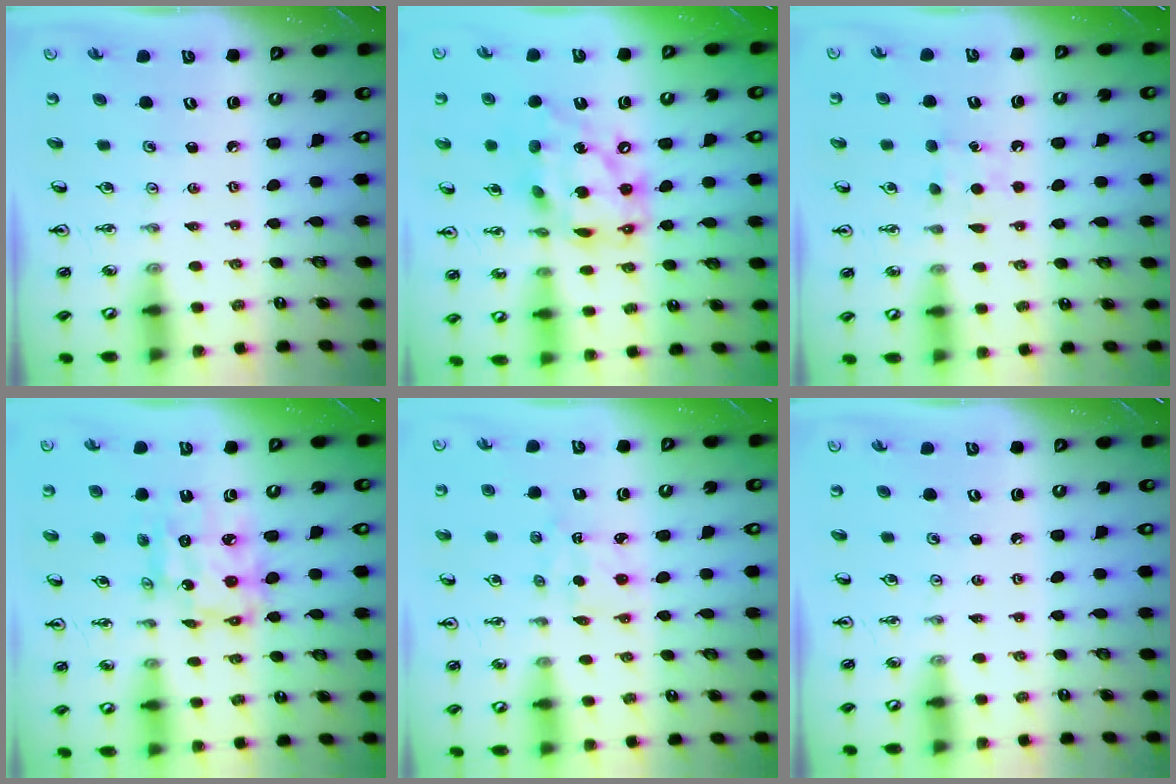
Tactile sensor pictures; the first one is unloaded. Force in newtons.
{"total": 17.0, "press": 17.0, "slide": 1.2}
{"total": 6.4, "press": 6.3, "slide": 0.7}
{"total": 12.5, "press": 12.5, "slide": 1.2}
{"total": 1.6, "press": 1.4, "slide": 0.7}
{"total": 0.0}